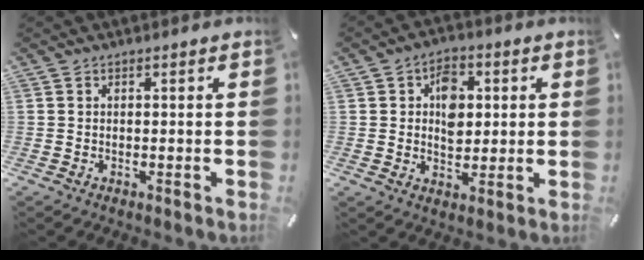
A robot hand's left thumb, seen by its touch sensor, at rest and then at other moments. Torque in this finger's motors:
{"motor_torque": [1.22, 1.62, 0.53, -0.47, 0.29]}